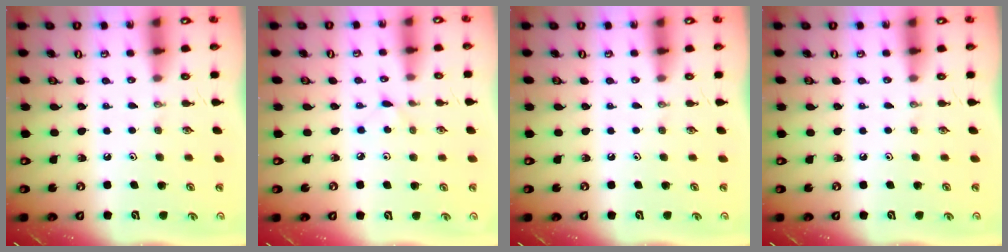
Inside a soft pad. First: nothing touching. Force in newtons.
{"total": 2.7, "press": 2.7, "slide": 0.4}
{"total": 0.0}
{"total": 0.0}